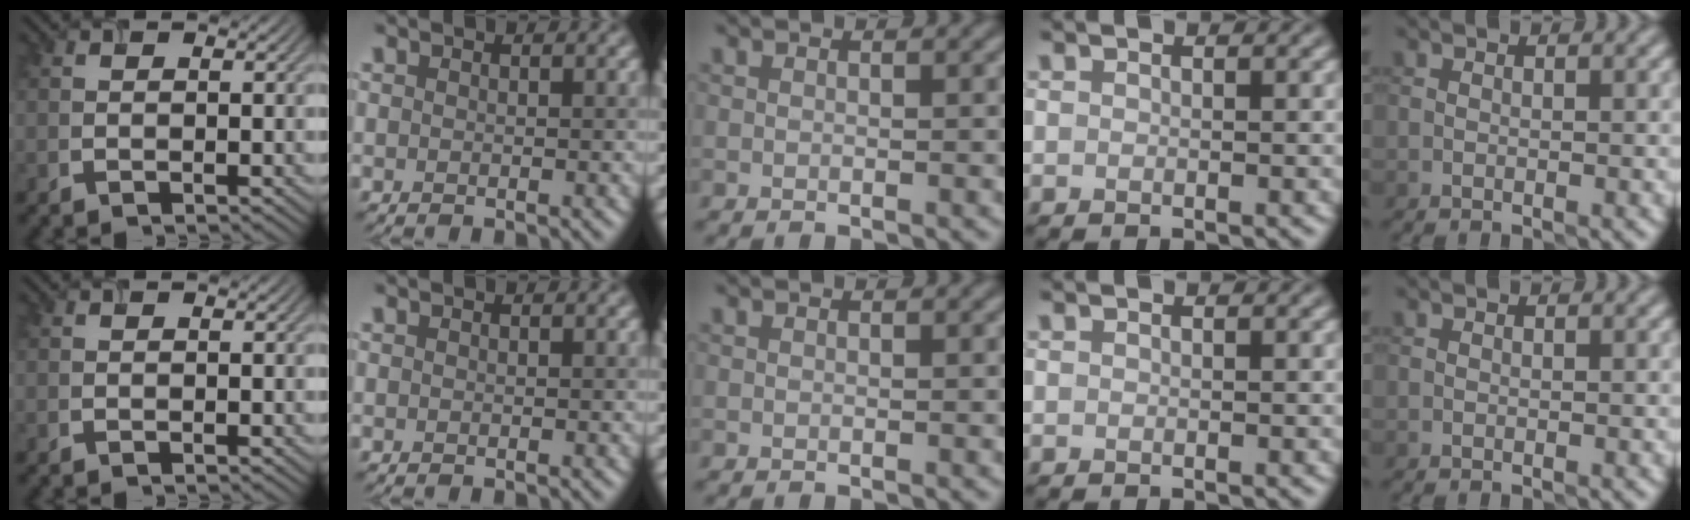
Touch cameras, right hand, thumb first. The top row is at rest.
{}